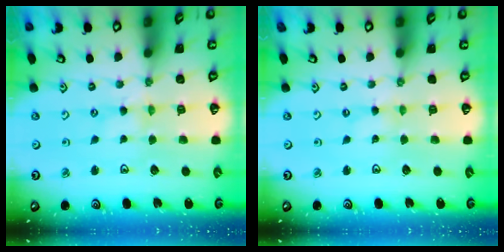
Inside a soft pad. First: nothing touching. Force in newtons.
{"total": 0.8, "press": 0.7, "slide": 0.2}